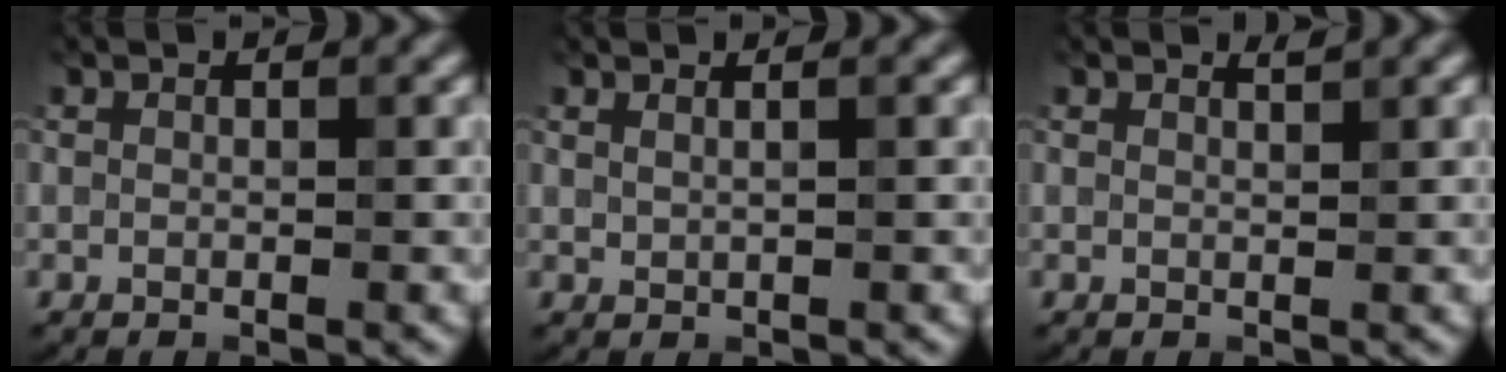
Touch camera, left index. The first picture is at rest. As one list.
[{"total": 2.3, "force": [1.5, 1.2, 1.4], "torque": [-0.001, 0.013, 0.003]}, {"total": 1.0, "force": [0.9, 0.2, 0.4], "torque": [0.000, 0.005, 0.005]}]